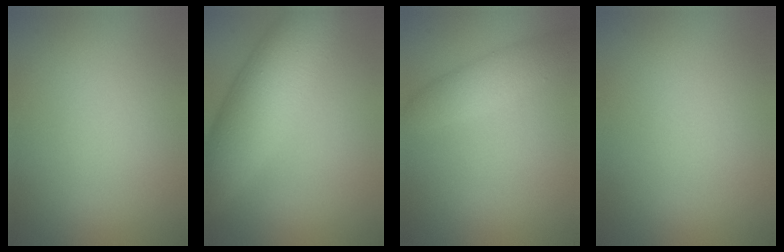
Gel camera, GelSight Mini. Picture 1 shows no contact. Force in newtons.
{"total": 7.5, "press": 7.5, "slide": 0.2}
{"total": 2.6, "press": 2.6, "slide": 0.1}
{"total": 0.0}